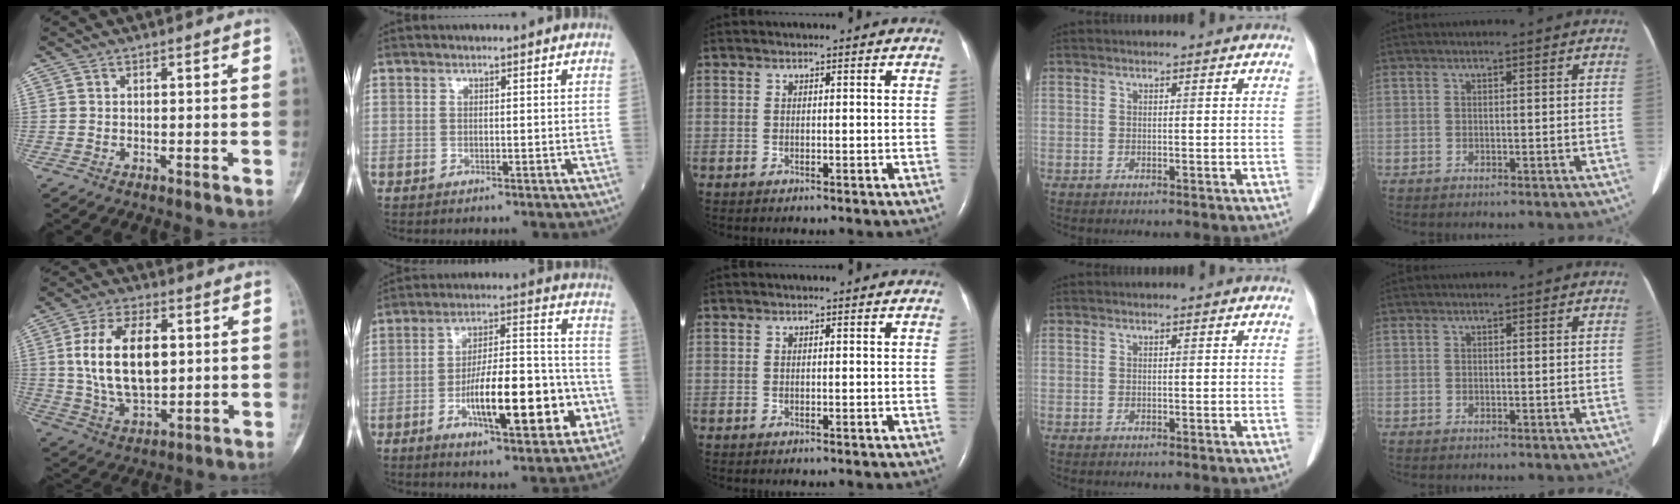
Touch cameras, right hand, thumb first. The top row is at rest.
{"thumb": {"total": 16.4, "force": [2.4, 9.1, 13.4], "torque": [-0.231, -0.005, 0.049]}, "index": {"total": 17.6, "force": [-5.6, 4.7, 16.0], "torque": [-0.261, 0.015, -0.080]}}